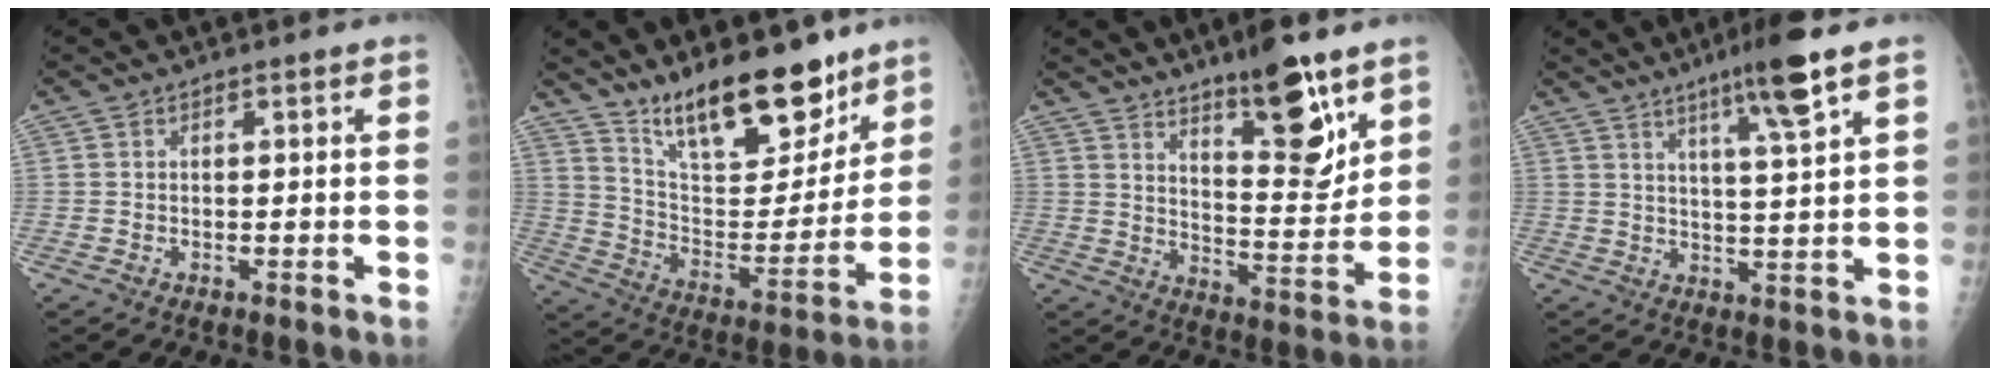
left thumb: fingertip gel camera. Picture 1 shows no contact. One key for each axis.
{"total": 19.5, "fx": 14.7, "fy": 6.9, "fz": 10.9, "tx": -0.124, "ty": -0.098, "tz": 0.247}
{"total": 14.7, "fx": 9.2, "fy": 4.2, "fz": 10.6, "tx": -0.127, "ty": -0.070, "tz": 0.153}
{"total": 9.6, "fx": 5.8, "fy": 0.1, "fz": 7.7, "tx": -0.126, "ty": -0.029, "tz": 0.095}